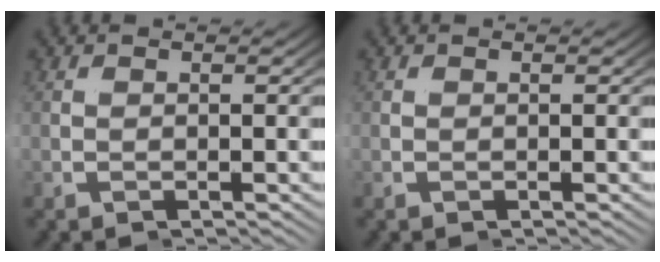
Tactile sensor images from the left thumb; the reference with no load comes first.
{"total": 0.0}